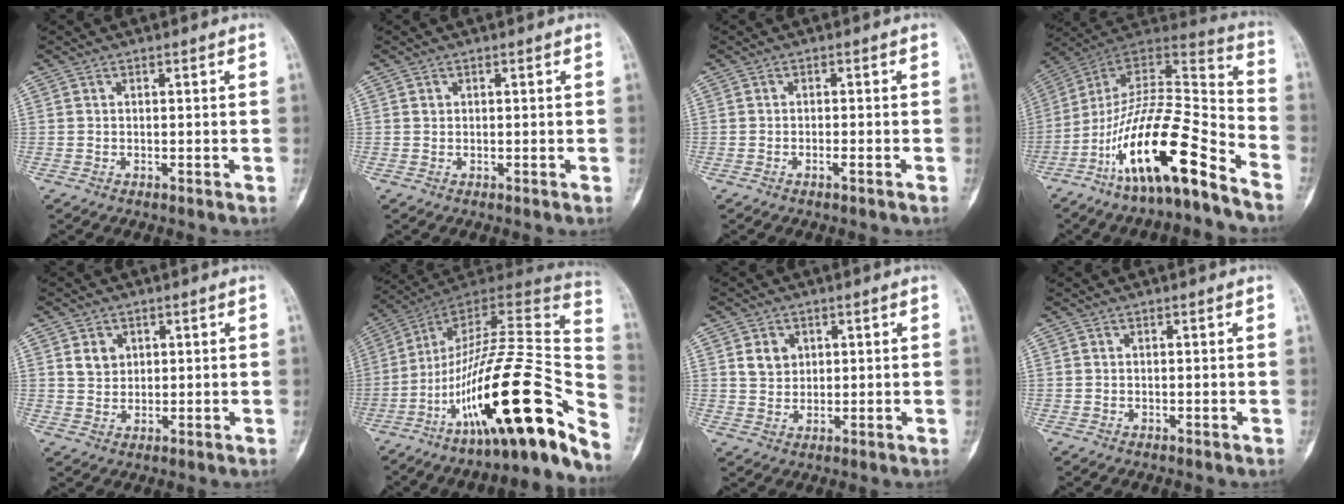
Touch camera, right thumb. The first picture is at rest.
{"total": 0.6, "force": [0.2, 0.5, 0.2], "torque": [0.001, 0.002, 0.004]}
{"total": 1.1, "force": [-0.7, 0.1, 0.9], "torque": [-0.021, 0.003, -0.012]}
{"total": 20.5, "force": [-12.7, 4.6, 15.5], "torque": [-0.283, 0.089, -0.220]}
{"total": 3.7, "force": [1.4, 3.0, 1.6], "torque": [-0.010, -0.009, 0.028]}
{"total": 31.0, "force": [-15.2, 6.6, 26.2], "torque": [-0.355, 0.074, -0.242]}
{"total": 4.3, "force": [1.5, 3.5, 1.9], "torque": [-0.013, -0.008, 0.030]}
{"total": 0.0}